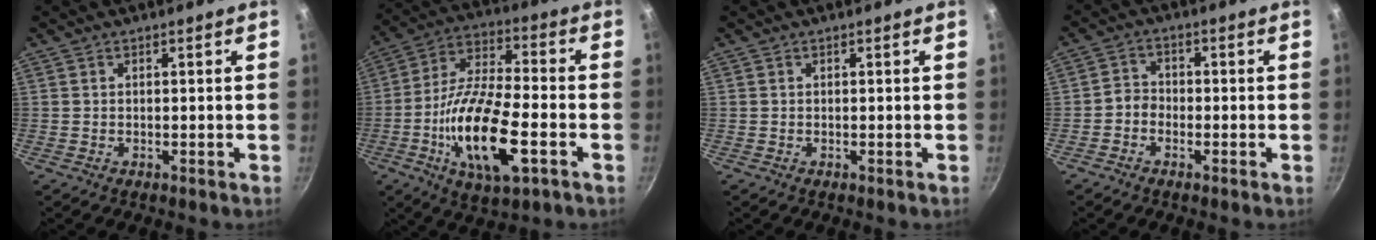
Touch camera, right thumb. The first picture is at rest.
{"total": 18.9, "force": [-5.8, 6.8, 16.7], "torque": [-0.312, 0.021, -0.113]}
{"total": 0.0}
{"total": 2.7, "force": [-1.5, 2.0, 1.0], "torque": [-0.010, 0.023, -0.034]}